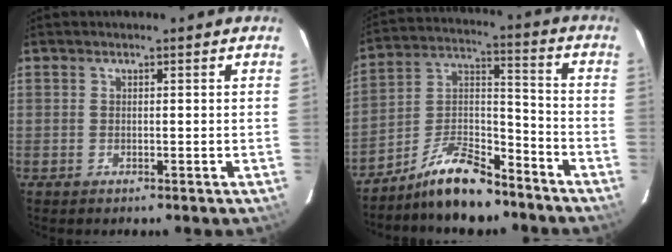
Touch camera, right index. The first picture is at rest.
{"total": 13.4, "force": [-10.2, 4.8, 7.3], "torque": [-0.146, 0.030, -0.182]}